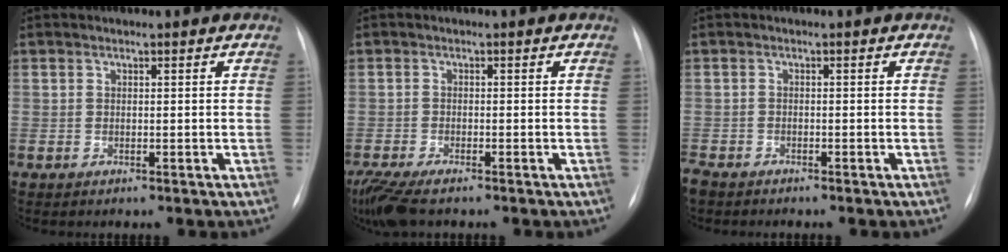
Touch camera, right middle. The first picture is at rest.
{"total": 6.9, "force": [-5.3, 1.6, 4.1], "torque": [-0.082, -0.018, -0.093]}
{"total": 3.6, "force": [-3.2, 1.2, 1.1], "torque": [-0.018, -0.009, -0.054]}